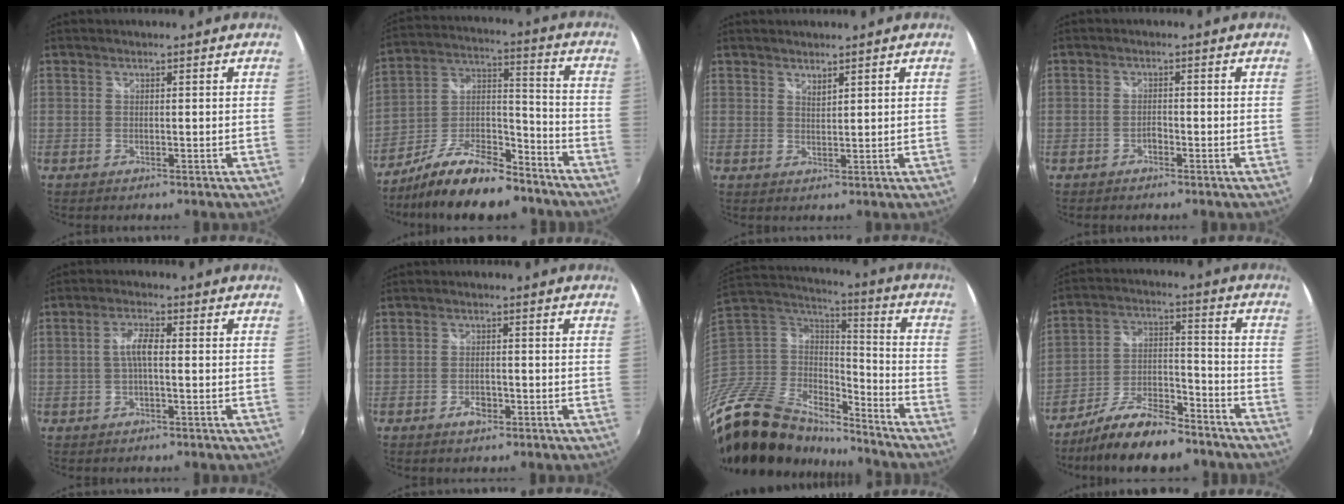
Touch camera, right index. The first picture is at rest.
{"total": 18.2, "force": [-13.2, 6.6, 10.7], "torque": [-0.205, 0.007, -0.219]}
{"total": 1.7, "force": [1.6, 0.3, 0.6], "torque": [-0.008, 0.000, 0.027]}
{"total": 1.2, "force": [-1.0, 0.5, 0.5], "torque": [-0.009, 0.002, -0.017]}
{"total": 3.6, "force": [-0.3, 0.9, 3.5], "torque": [-0.070, 0.008, -0.005]}
{"total": 2.7, "force": [-1.6, 1.5, 1.7], "torque": [-0.034, 0.001, -0.026]}
{"total": 23.4, "force": [-17.3, 11.9, 10.4], "torque": [-0.246, 0.002, -0.298]}
{"total": 14.8, "force": [-11.5, 4.8, 8.1], "torque": [-0.160, 0.006, -0.194]}